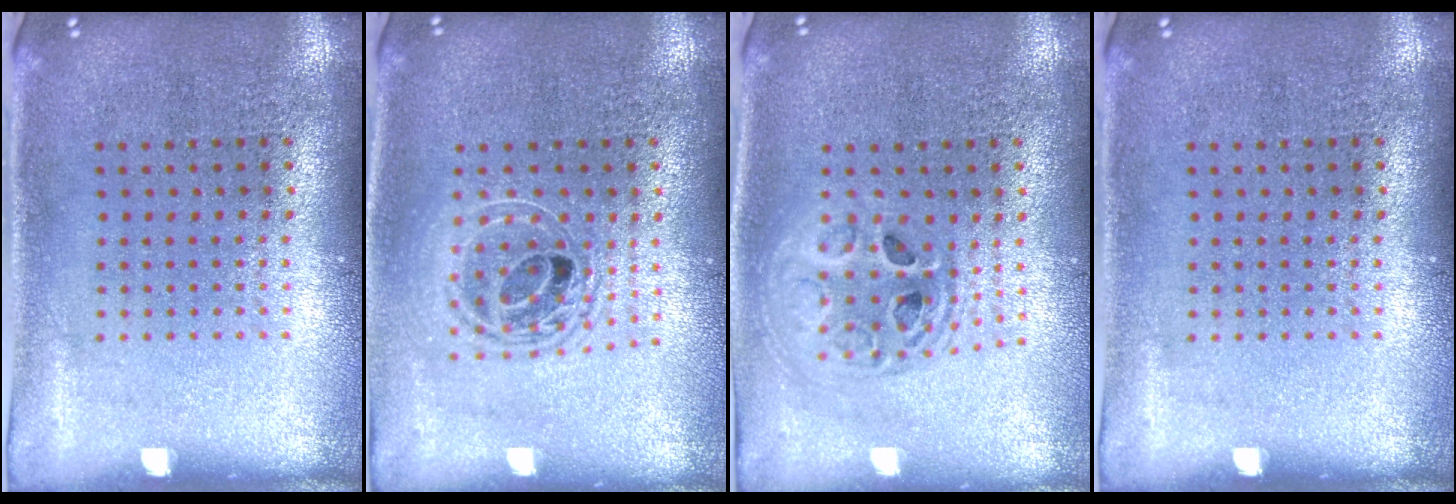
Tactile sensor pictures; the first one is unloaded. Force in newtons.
{"total": 1.7, "press": 1.4, "slide": 1.0}
{"total": 1.8, "press": 1.5, "slide": 1.0}
{"total": 0.0}